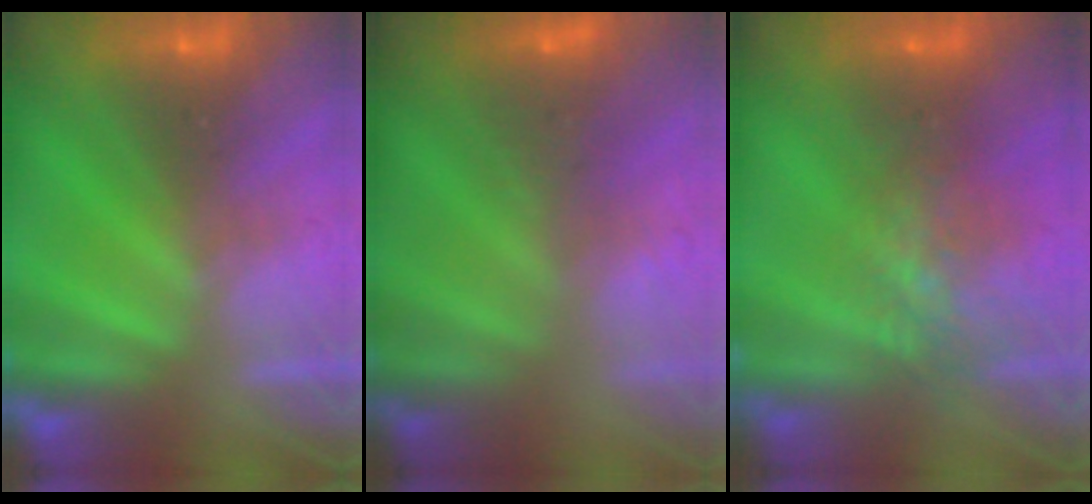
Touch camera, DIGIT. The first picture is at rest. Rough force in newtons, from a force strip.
{"total": 2.7}
{"total": 5.8}